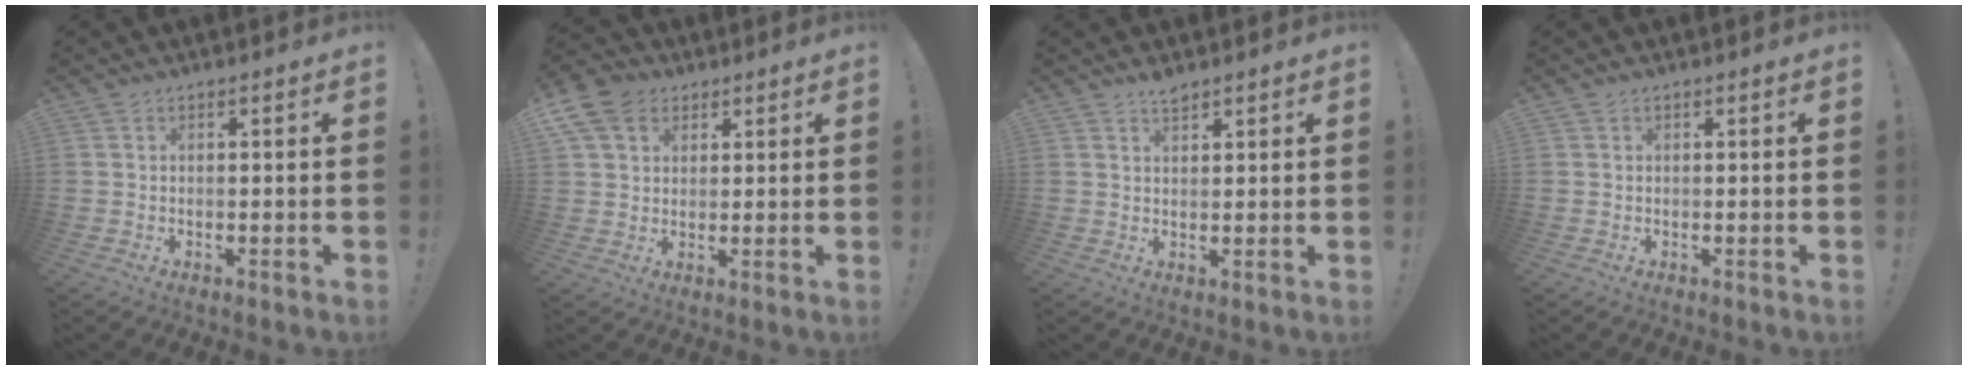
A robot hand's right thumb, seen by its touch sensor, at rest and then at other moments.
{"total": 10.3, "force": [4.9, 7.6, 4.9], "torque": [-0.092, -0.013, 0.098]}
{"total": 2.6, "force": [2.3, 0.8, 1.0], "torque": [-0.006, -0.017, 0.038]}
{"total": 0.0}